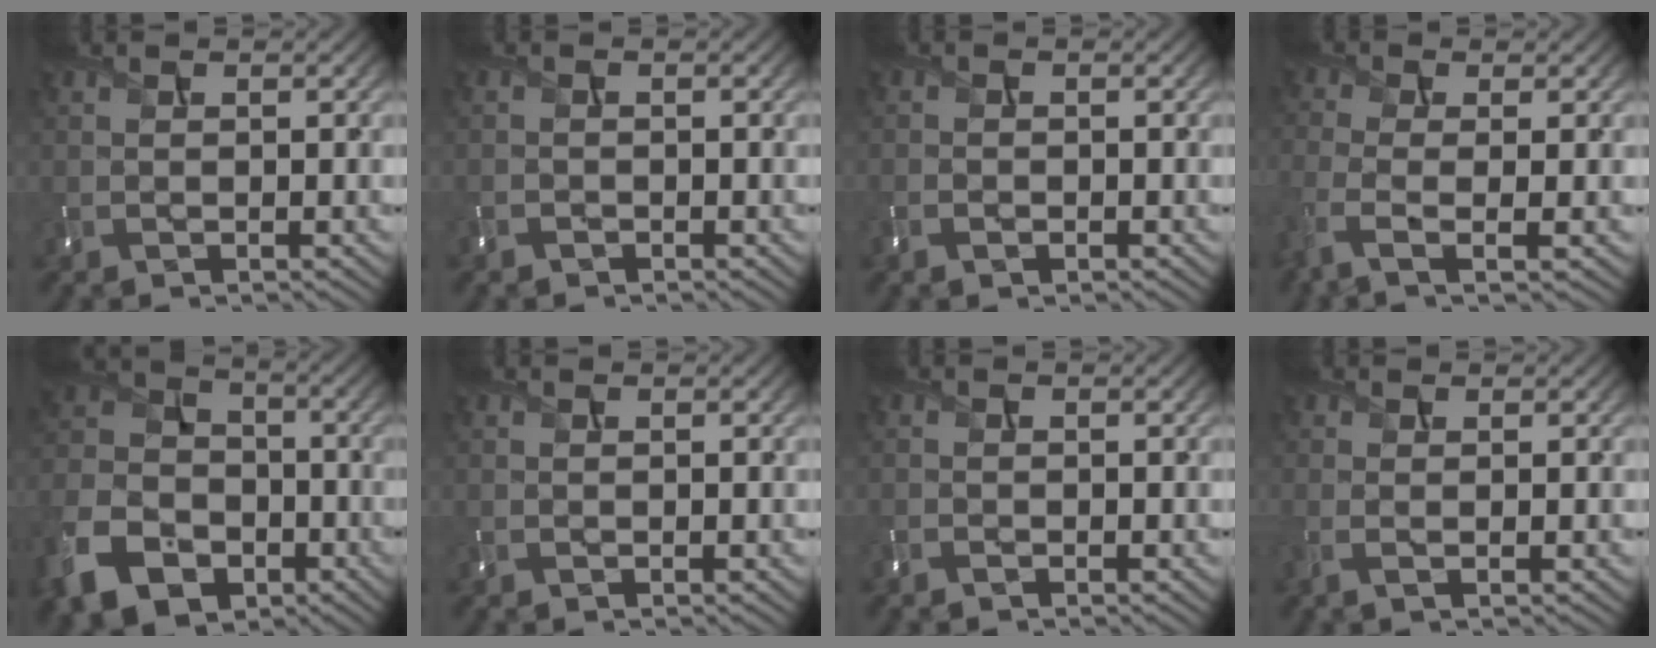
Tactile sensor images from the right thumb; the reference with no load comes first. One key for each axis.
{"total": 1.3, "fx": -1.1, "fy": 0.6, "fz": 0.2, "tx": -0.004, "ty": -0.004, "tz": -0.026}
{"total": 1.8, "fx": -1.2, "fy": 1.0, "fz": 0.9, "tx": -0.021, "ty": -0.006, "tz": -0.025}
{"total": 5.7, "fx": -2.5, "fy": 2.2, "fz": 4.6, "tx": -0.120, "ty": -0.016, "tz": -0.054}
{"total": 13.8, "fx": -7.2, "fy": 9.7, "fz": 6.7, "tx": -0.179, "ty": -0.044, "tz": -0.149}
{"total": 0.0}
{"total": 1.2, "fx": -1.1, "fy": 0.2, "fz": 0.3, "tx": -0.010, "ty": -0.007, "tz": -0.025}
{"total": 1.2, "fx": -0.2, "fy": 0.1, "fz": 1.2, "tx": -0.031, "ty": -0.004, "tz": -0.007}